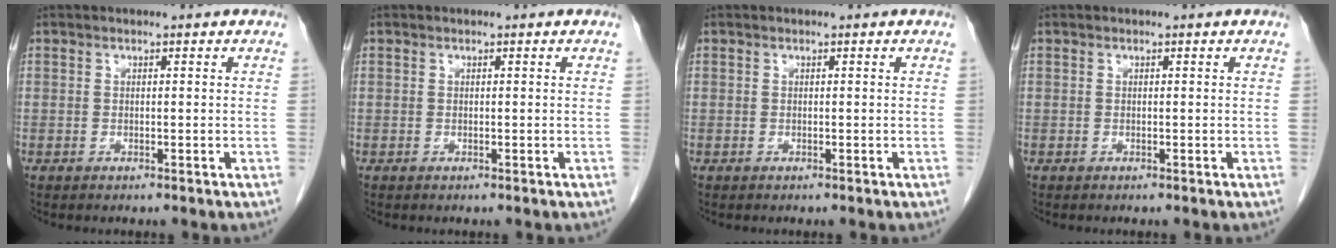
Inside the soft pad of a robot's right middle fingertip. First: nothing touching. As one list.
[{"total": 0.0}, {"total": 0.0}, {"total": 0.0}]